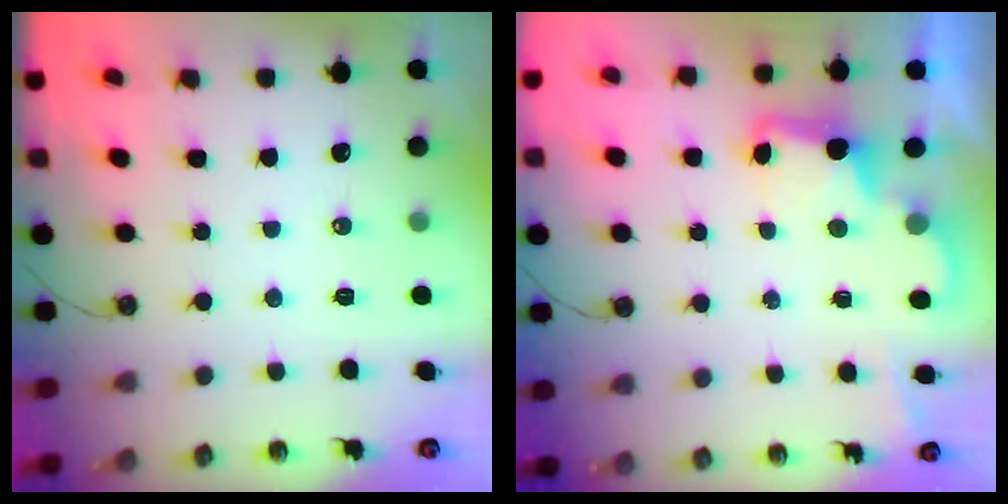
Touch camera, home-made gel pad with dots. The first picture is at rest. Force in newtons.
{"total": 3.3, "press": 3.3, "slide": 0.6}